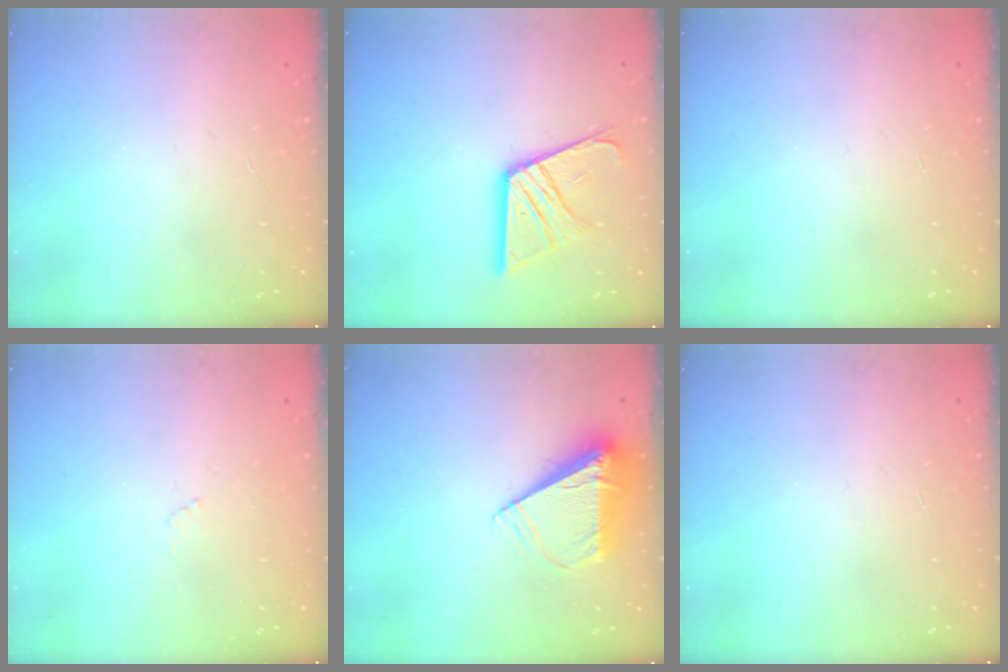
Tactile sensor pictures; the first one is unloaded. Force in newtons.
{"total": 15.3, "press": 15.2, "slide": 1.5}
{"total": 0.0}
{"total": 2.7, "press": 2.6, "slide": 0.5}
{"total": 7.8, "press": 7.7, "slide": 1.1}
{"total": 0.0}